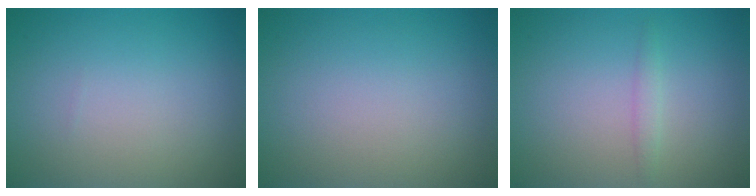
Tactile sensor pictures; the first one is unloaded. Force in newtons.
{"total": 0.0}
{"total": 0.9, "press": 0.9, "slide": 0.1}